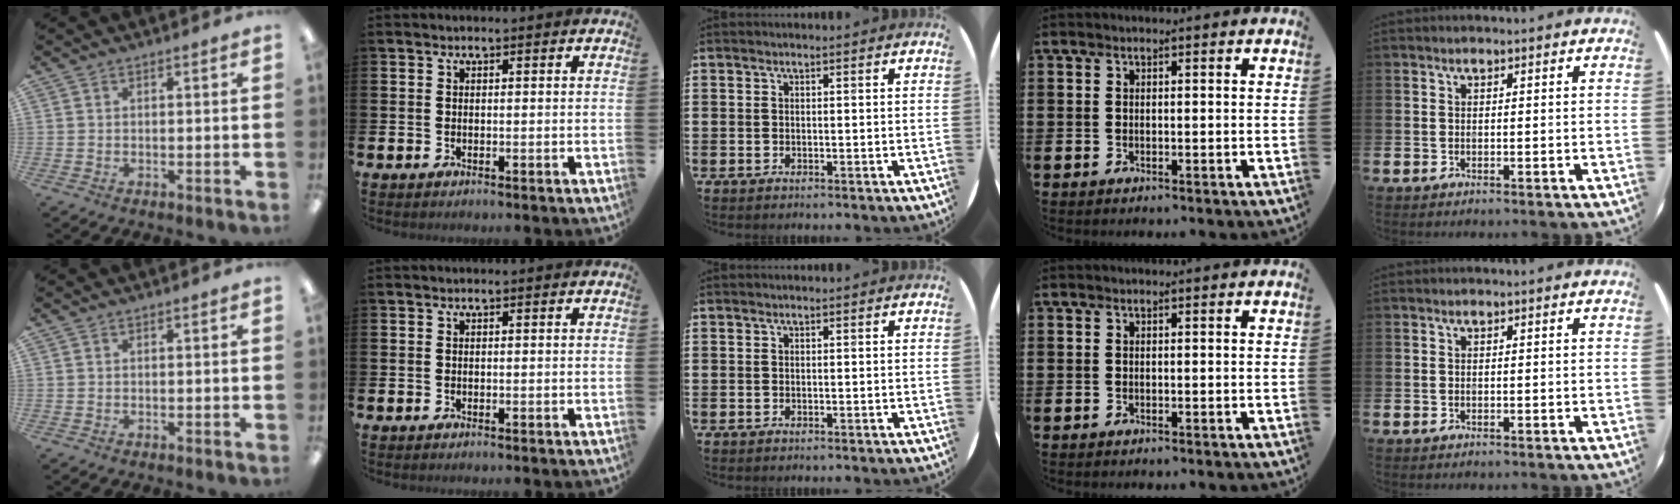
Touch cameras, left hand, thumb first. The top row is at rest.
{}